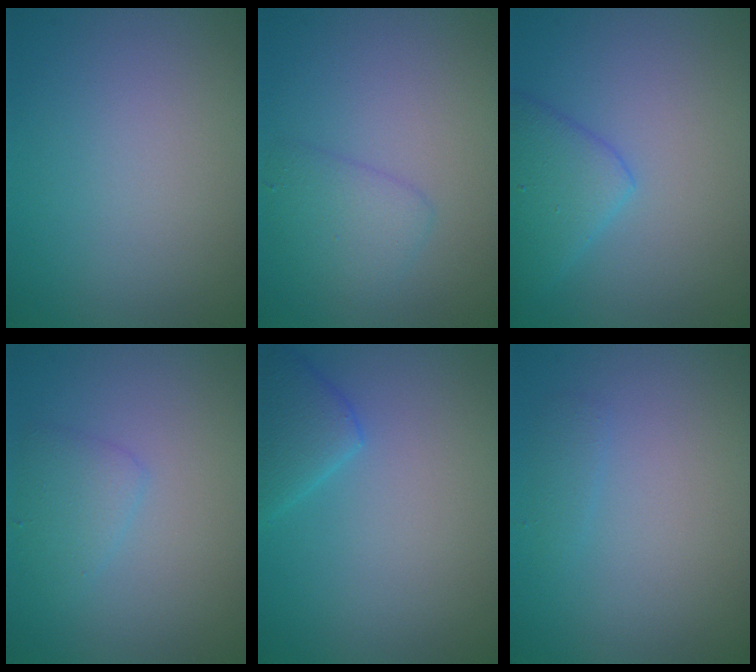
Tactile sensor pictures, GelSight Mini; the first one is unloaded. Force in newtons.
{"total": 2.3, "press": 2.3, "slide": 0.2}
{"total": 3.3, "press": 3.3, "slide": 0.2}
{"total": 1.8, "press": 1.8, "slide": 0.1}
{"total": 2.8, "press": 2.8, "slide": 0.3}
{"total": 0.7, "press": 0.7, "slide": 0.1}